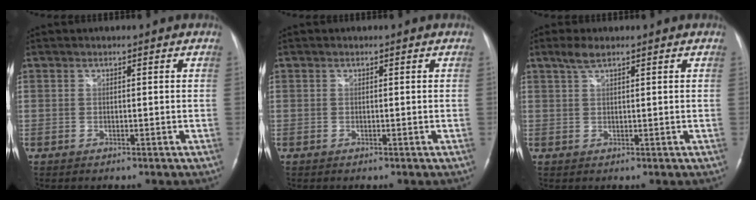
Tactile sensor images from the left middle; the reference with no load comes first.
{"total": 0.0}
{"total": 2.3, "force": [1.7, 0.3, 1.5], "torque": [-0.038, 0.007, 0.037]}